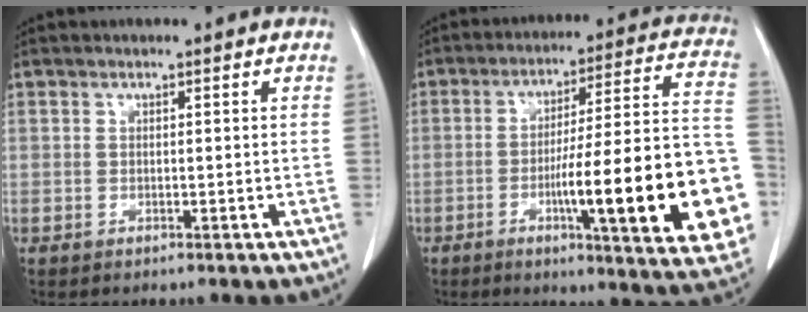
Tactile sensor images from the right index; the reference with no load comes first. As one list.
[{"total": 24.1, "force": [-6.3, 2.3, 23.2], "torque": [-0.240, 0.011, -0.082]}]